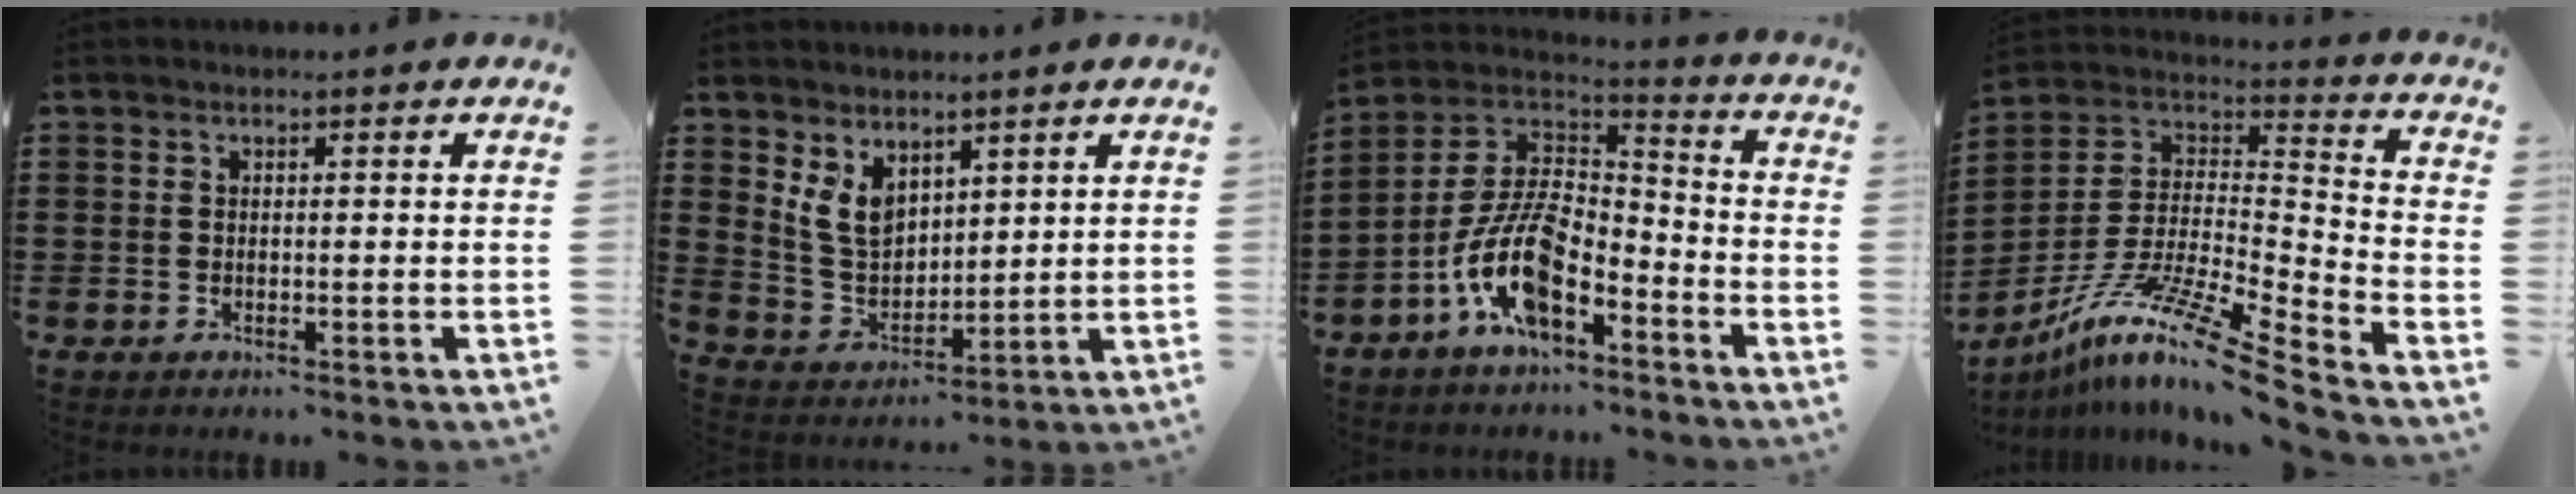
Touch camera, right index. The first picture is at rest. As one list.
[{"total": 6.5, "force": [3.8, 4.1, 3.2], "torque": [-0.088, -0.004, 0.070]}, {"total": 12.1, "force": [-6.2, 5.0, 9.0], "torque": [-0.215, -0.005, -0.127]}, {"total": 12.9, "force": [-9.9, 0.3, 8.3], "torque": [-0.168, 0.001, -0.195]}]